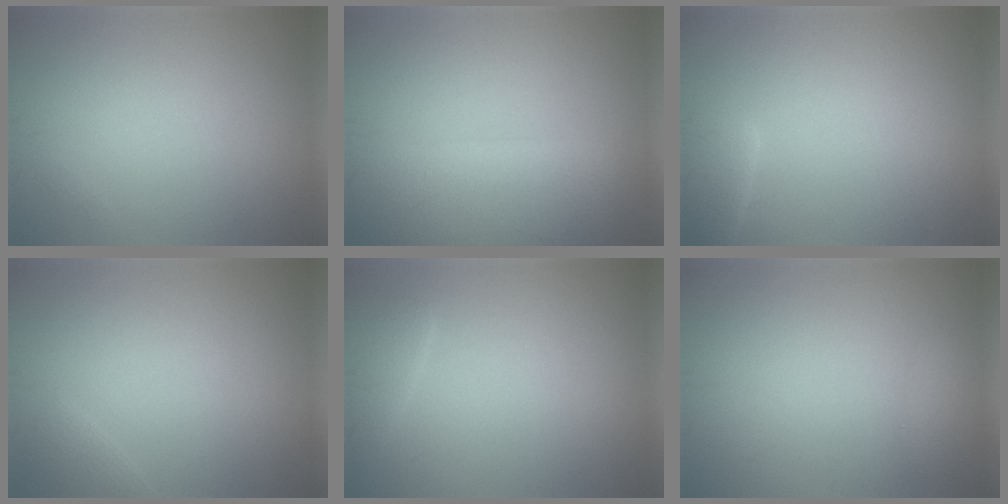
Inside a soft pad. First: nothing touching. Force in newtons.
{"total": 7.6, "press": 7.6, "slide": 0.4}
{"total": 2.3, "press": 2.3, "slide": 0.2}
{"total": 0.9, "press": 0.9, "slide": 0.1}
{"total": 1.6, "press": 1.6, "slide": 0.2}
{"total": 0.8, "press": 0.8, "slide": 0.0}